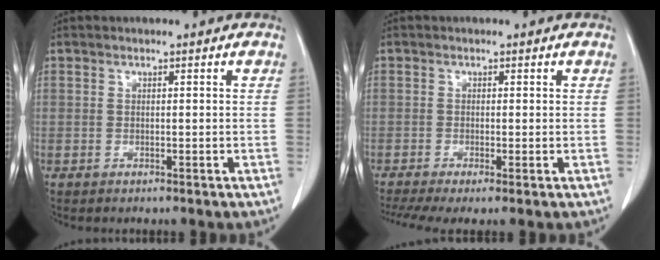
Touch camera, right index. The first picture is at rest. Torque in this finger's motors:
{"motor_torque": [0.06, -0.01, -0.05, 0.01]}